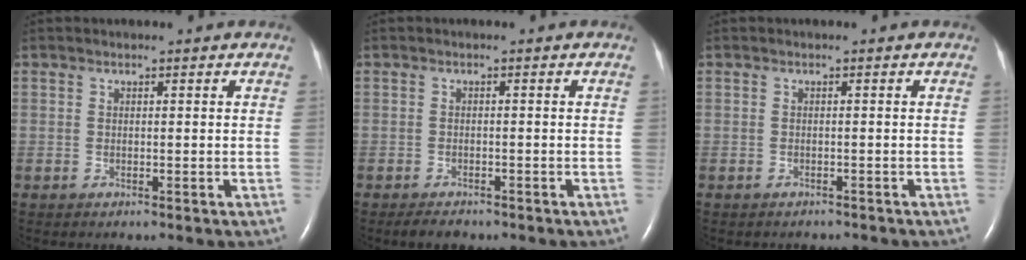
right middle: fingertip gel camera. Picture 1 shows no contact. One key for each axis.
{"total": 2.1, "fx": -1.7, "fy": 0.8, "fz": 0.9, "tx": -0.022, "ty": -0.003, "tz": -0.023}
{"total": 2.3, "fx": -2.1, "fy": 0.8, "fz": 0.5, "tx": -0.016, "ty": -0.003, "tz": -0.022}